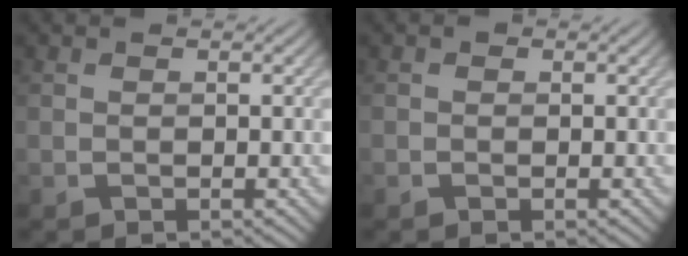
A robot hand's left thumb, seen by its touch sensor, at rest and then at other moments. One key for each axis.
{"total": 0.7, "fx": -0.2, "fy": 0.6, "fz": 0.2, "tx": -0.003, "ty": -0.004, "tz": -0.006}